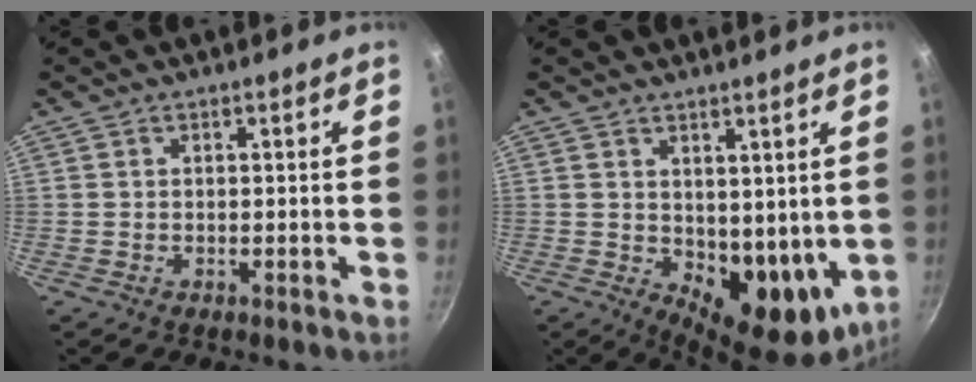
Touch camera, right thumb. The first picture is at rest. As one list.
[{"total": 11.0, "force": [1.2, 6.7, 8.6], "torque": [-0.089, -0.035, 0.033]}]